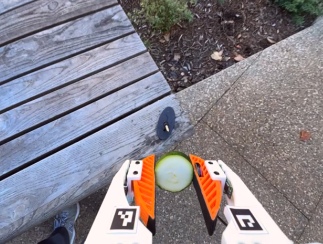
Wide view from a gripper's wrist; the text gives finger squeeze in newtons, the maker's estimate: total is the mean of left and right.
{"total": 7.4, "left": 7.3, "right": 7.5}